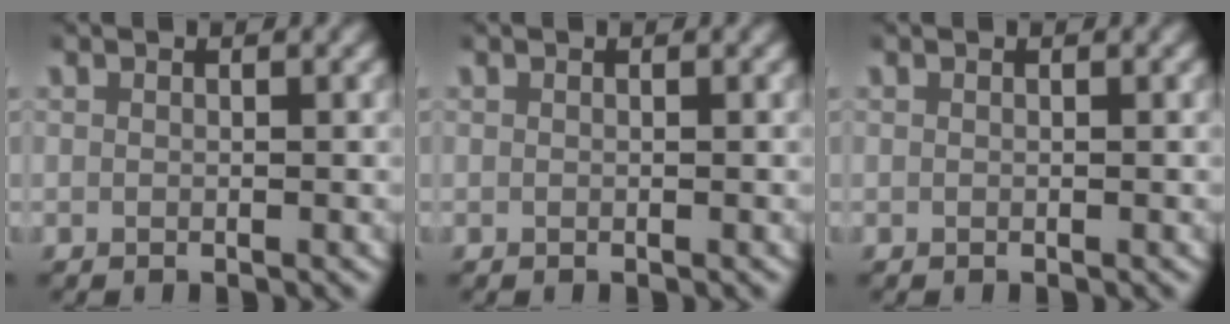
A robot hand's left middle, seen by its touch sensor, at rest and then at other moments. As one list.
[{"total": 0.0}, {"total": 0.0}]